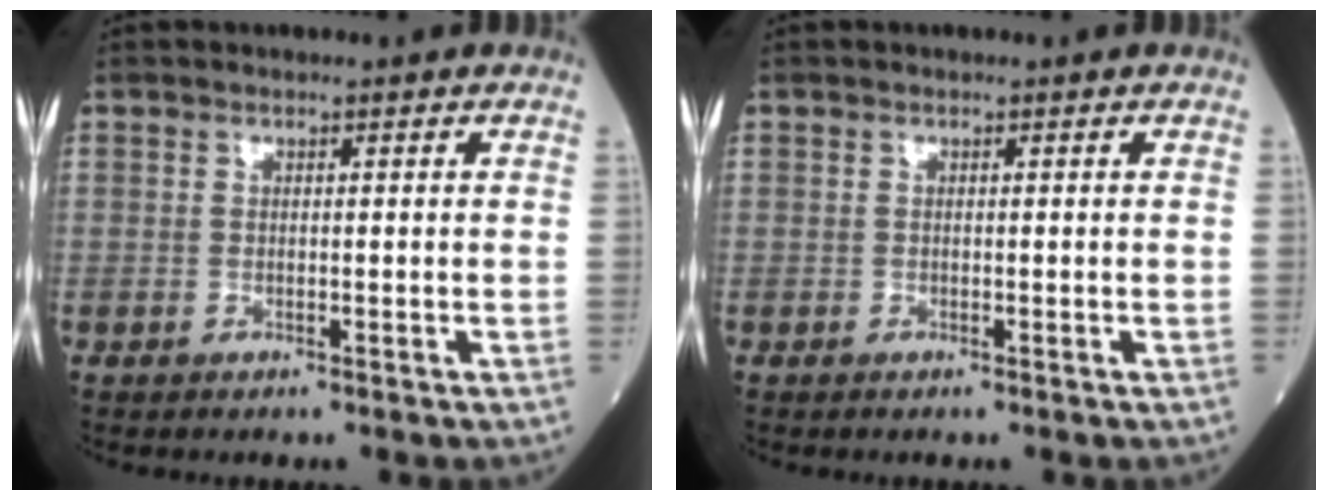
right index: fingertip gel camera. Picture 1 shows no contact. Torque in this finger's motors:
{"motor_torque": [-0.17, 0.03, -0.03, -0.02]}